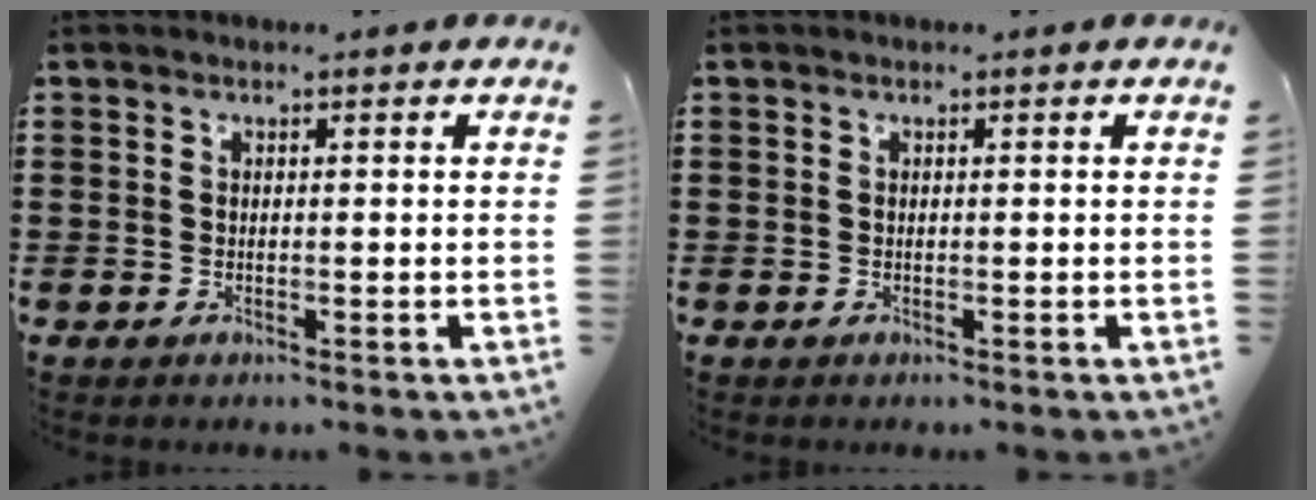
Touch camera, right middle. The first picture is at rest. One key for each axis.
{"total": 0.0}